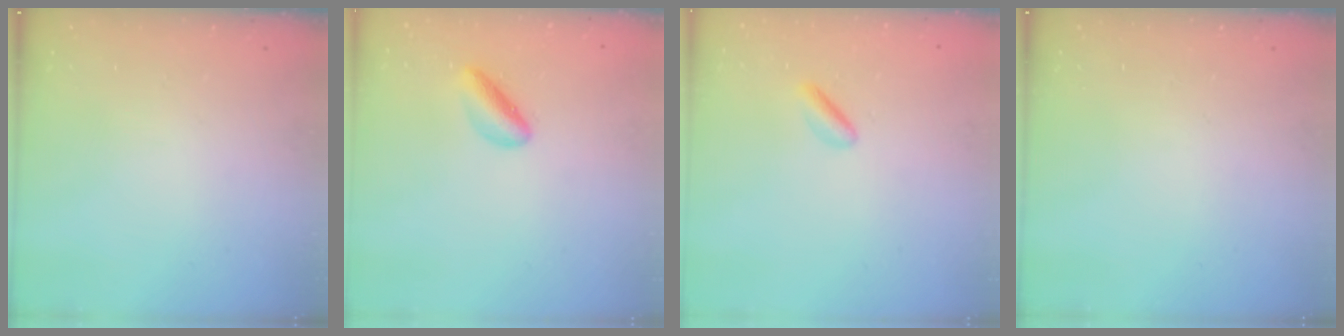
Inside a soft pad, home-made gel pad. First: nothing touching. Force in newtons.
{"total": 4.0, "press": 4.0, "slide": 0.7}
{"total": 1.8, "press": 1.5, "slide": 0.9}
{"total": 0.0}